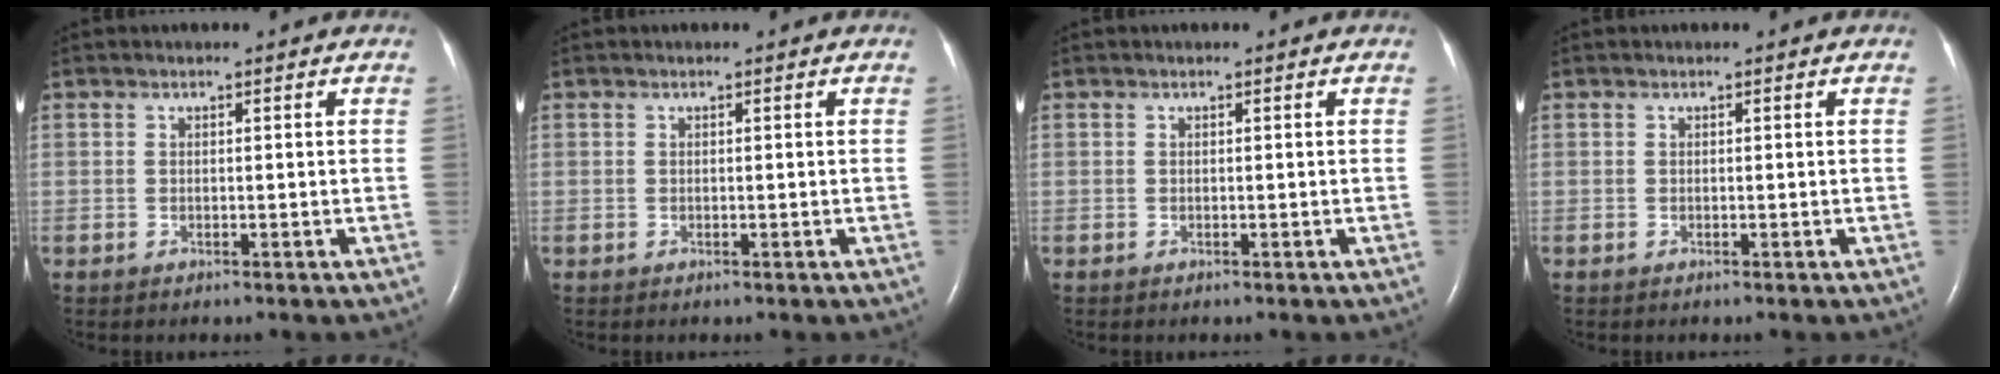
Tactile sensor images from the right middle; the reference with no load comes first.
{"total": 0.0}
{"total": 0.0}
{"total": 0.0}